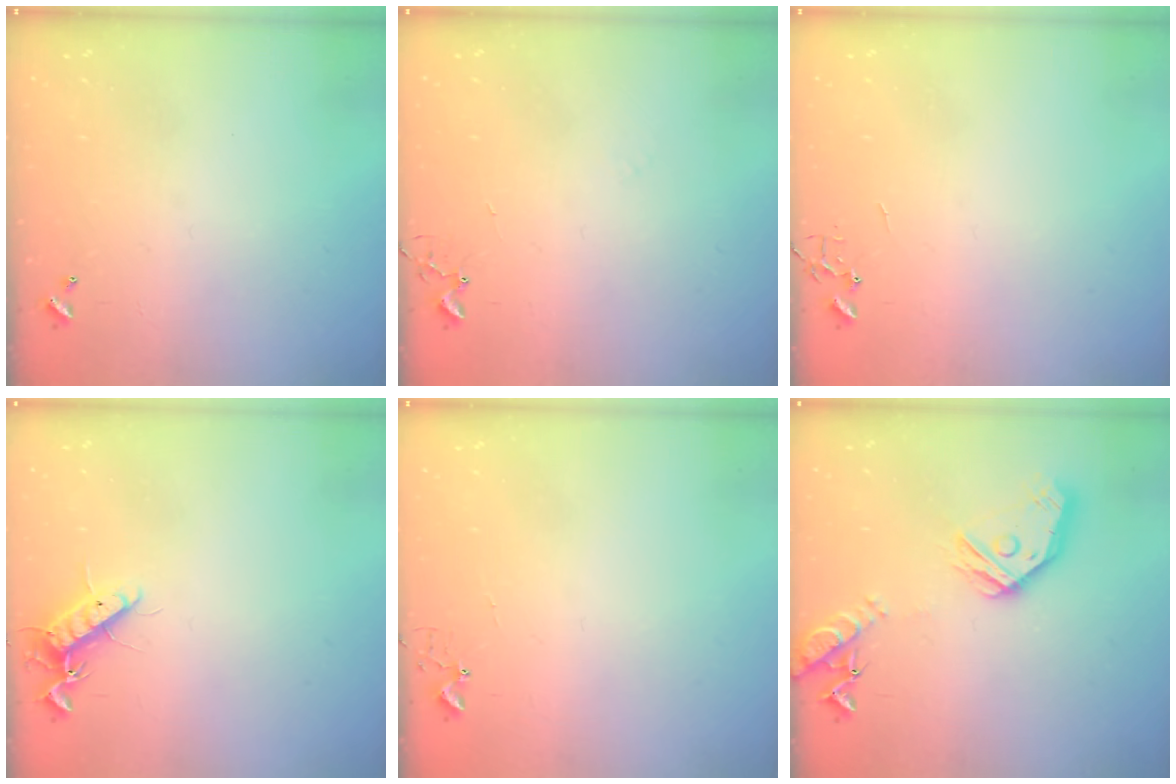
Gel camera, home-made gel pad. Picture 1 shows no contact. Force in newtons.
{"total": 4.9, "press": 4.9, "slide": 0.5}
{"total": 0.0}
{"total": 11.0, "press": 10.9, "slide": 1.9}
{"total": 2.7, "press": 2.7, "slide": 0.3}
{"total": 17.4, "press": 17.3, "slide": 2.0}